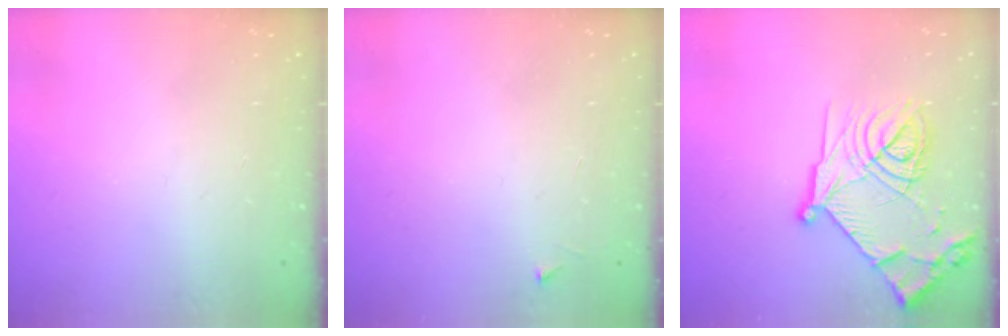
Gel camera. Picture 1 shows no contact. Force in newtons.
{"total": 2.5, "press": 2.5, "slide": 0.3}
{"total": 20.3, "press": 20.2, "slide": 1.9}